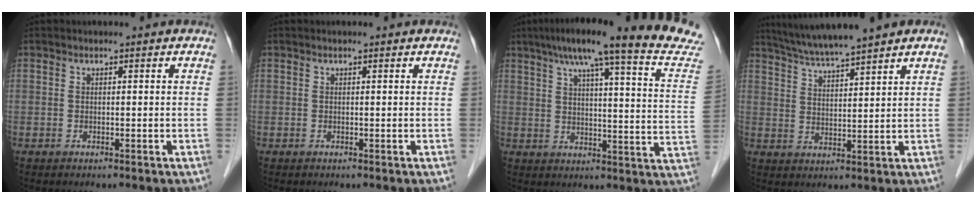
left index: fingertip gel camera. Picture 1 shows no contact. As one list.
[{"total": 0.0}, {"total": 24.8, "force": [21.0, 0.0, 13.2], "torque": [-0.189, -0.039, 0.255]}, {"total": 8.7, "force": [7.7, -1.0, 4.0], "torque": [-0.074, 0.016, 0.135]}]